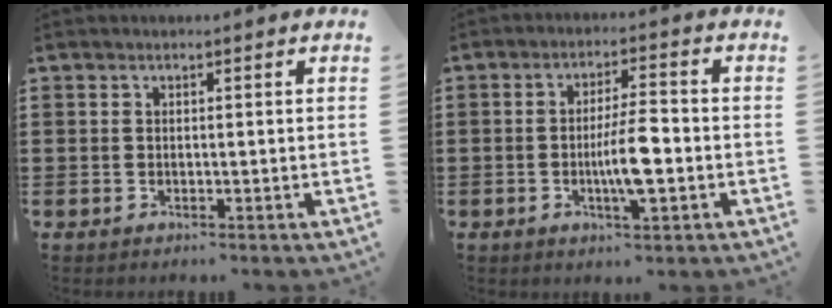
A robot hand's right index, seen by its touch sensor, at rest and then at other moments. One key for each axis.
{"total": 6.7, "fx": -1.5, "fy": 1.2, "fz": 6.4, "tx": -0.123, "ty": -0.005, "tz": -0.031}